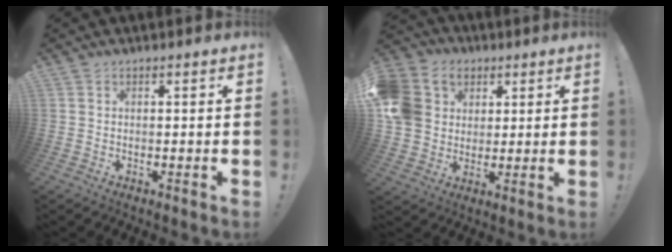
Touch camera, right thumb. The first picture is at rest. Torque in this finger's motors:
{"motor_torque": [2.16, 2.85, 1.43, -0.25, 0.43]}